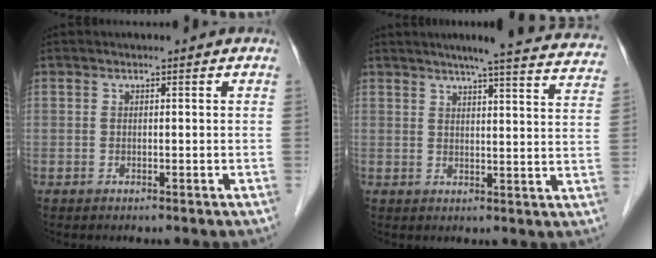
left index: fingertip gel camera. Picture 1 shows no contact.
{"total": 20.0, "force": [18.0, 1.0, 8.5], "torque": [-0.103, -0.024, 0.201]}